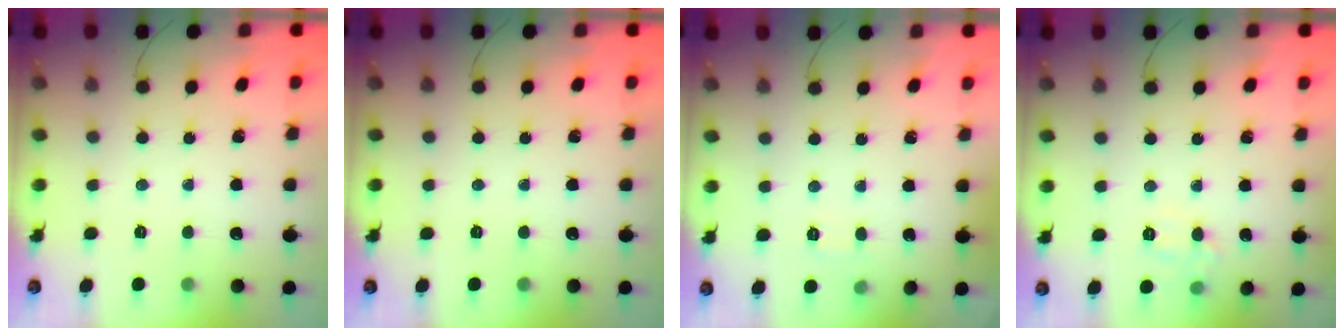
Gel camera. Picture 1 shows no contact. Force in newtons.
{"total": 0.0}
{"total": 2.0, "press": 1.7, "slide": 1.0}
{"total": 8.2, "press": 8.0, "slide": 1.5}